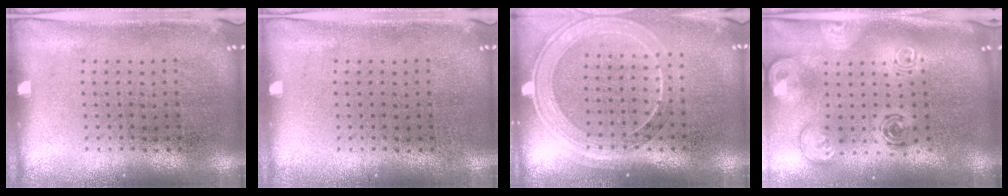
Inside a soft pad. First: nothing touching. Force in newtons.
{"total": 0.0}
{"total": 1.7, "press": 1.5, "slide": 0.6}
{"total": 2.6, "press": 1.9, "slide": 1.8}